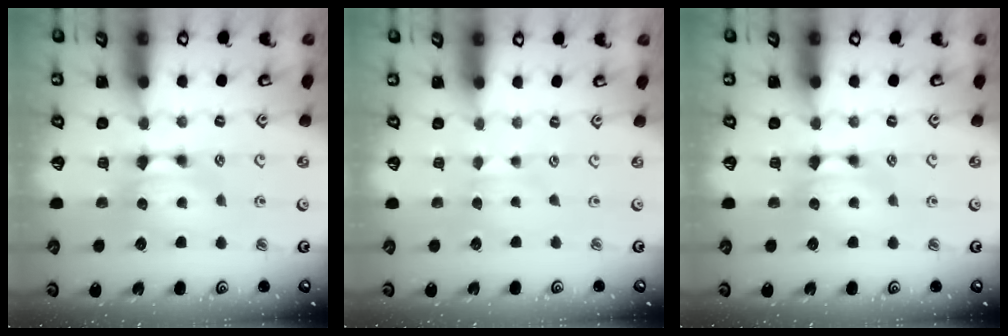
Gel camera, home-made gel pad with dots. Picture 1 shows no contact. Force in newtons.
{"total": 1.6, "press": 1.5, "slide": 0.5}
{"total": 0.0}